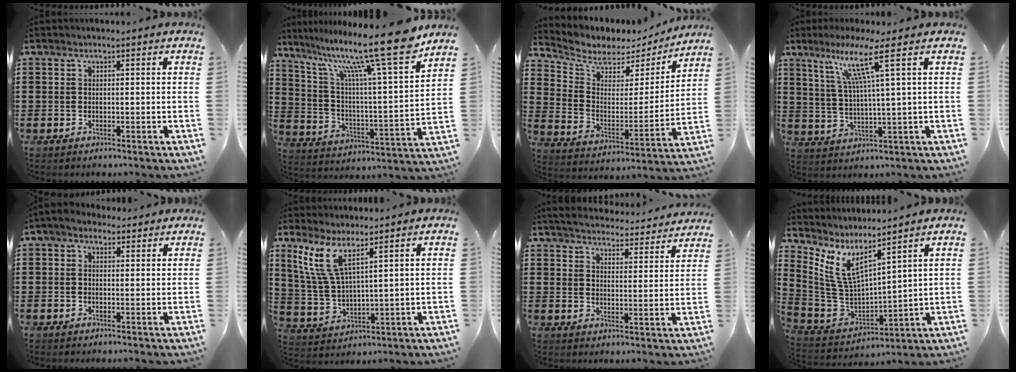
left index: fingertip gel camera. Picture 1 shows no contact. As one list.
[{"total": 17.1, "force": [13.2, 1.4, 10.8], "torque": [-0.221, -0.071, 0.214]}, {"total": 5.7, "force": [4.7, 3.0, 1.0], "torque": [-0.061, -0.035, 0.078]}, {"total": 9.2, "force": [4.6, -0.6, 7.9], "torque": [-0.166, -0.001, 0.074]}, {"total": 1.9, "force": [1.3, 1.2, 0.8], "torque": [-0.021, 0.004, 0.024]}, {"total": 7.9, "force": [5.4, 1.8, 5.6], "torque": [-0.141, -0.011, 0.094]}, {"total": 4.5, "force": [4.5, -0.1, 0.5], "torque": [-0.034, -0.034, 0.074]}, {"total": 7.7, "force": [4.8, 2.5, 5.4], "torque": [-0.141, -0.045, 0.082]}]